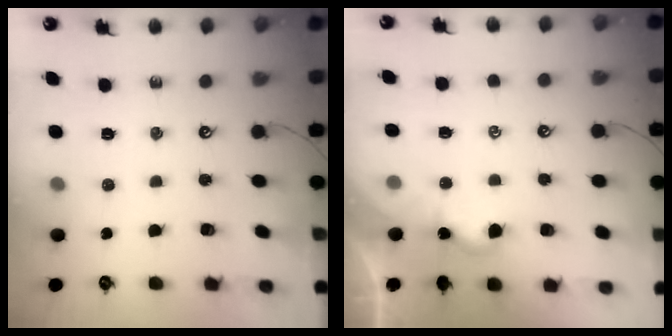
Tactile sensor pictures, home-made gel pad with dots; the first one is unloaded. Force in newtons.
{"total": 1.1, "press": 1.1, "slide": 0.3}